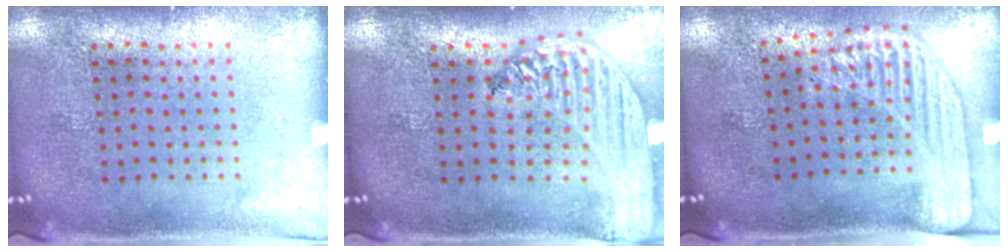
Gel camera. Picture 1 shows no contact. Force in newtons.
{"total": 2.9, "press": 2.3, "slide": 1.8}
{"total": 2.2, "press": 1.7, "slide": 1.3}